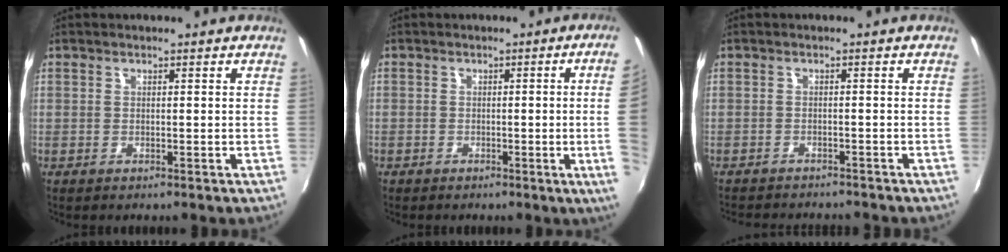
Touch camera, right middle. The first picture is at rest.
{"total": 7.4, "force": [-0.4, -1.3, 7.2], "torque": [-0.082, -0.010, -0.005]}
{"total": 6.9, "force": [-6.4, 1.4, 2.2], "torque": [-0.056, -0.015, -0.094]}